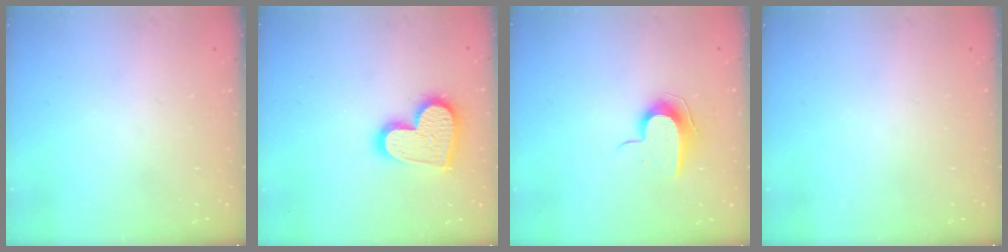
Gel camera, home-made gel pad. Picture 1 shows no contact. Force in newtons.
{"total": 15.5, "press": 15.5, "slide": 1.1}
{"total": 9.2, "press": 9.1, "slide": 1.0}
{"total": 0.0}